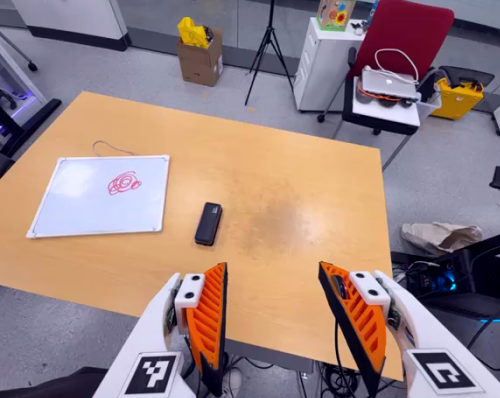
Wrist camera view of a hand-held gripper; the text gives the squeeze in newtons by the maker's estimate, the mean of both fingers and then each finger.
{"total": 0.0}